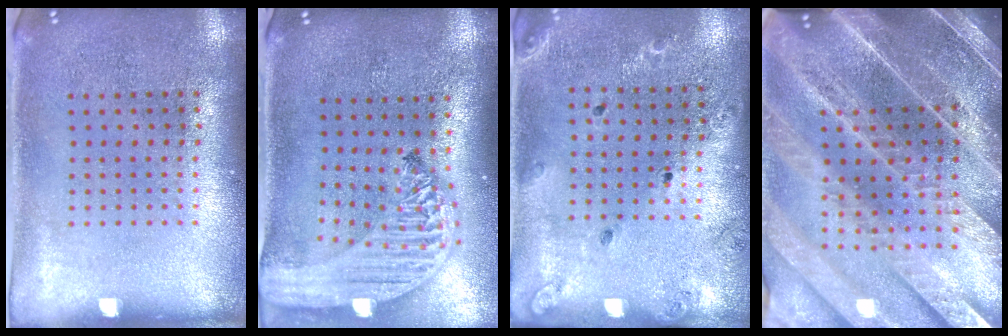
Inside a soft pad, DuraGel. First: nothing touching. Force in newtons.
{"total": 2.9, "press": 2.2, "slide": 1.8}
{"total": 1.3, "press": 1.3, "slide": 0.2}
{"total": 4.9, "press": 4.2, "slide": 2.4}